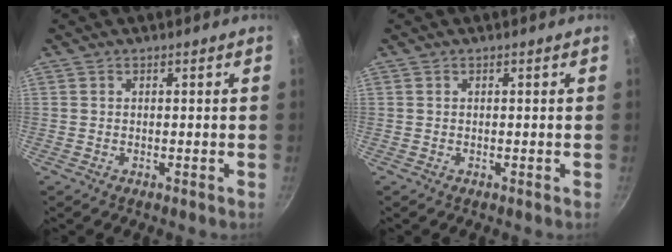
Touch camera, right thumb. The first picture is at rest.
{"total": 0.0}